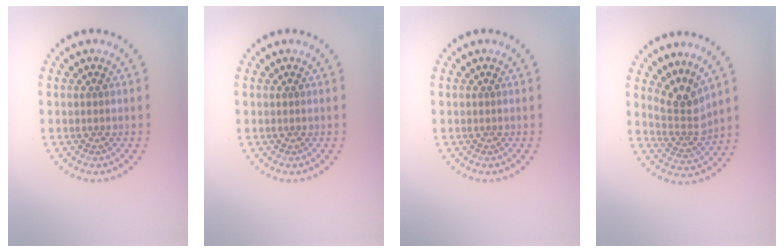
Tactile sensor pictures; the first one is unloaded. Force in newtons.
{"total": 0.0}
{"total": 0.0}
{"total": 3.2, "press": 2.3, "slide": 2.2}